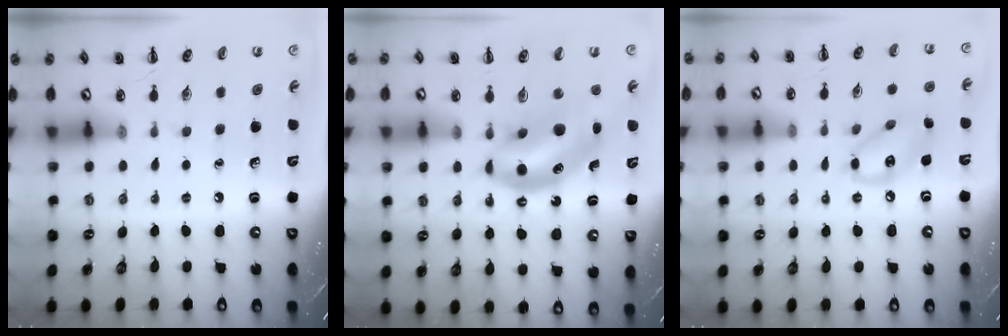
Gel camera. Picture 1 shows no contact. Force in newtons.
{"total": 11.5, "press": 11.2, "slide": 2.9}
{"total": 9.4, "press": 9.2, "slide": 1.8}